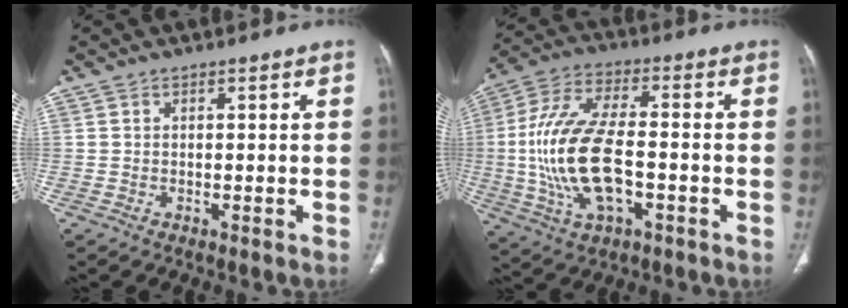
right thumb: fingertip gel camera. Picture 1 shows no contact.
{"total": 18.1, "force": [-2.6, 8.5, 15.7], "torque": [-0.326, 0.020, -0.045]}